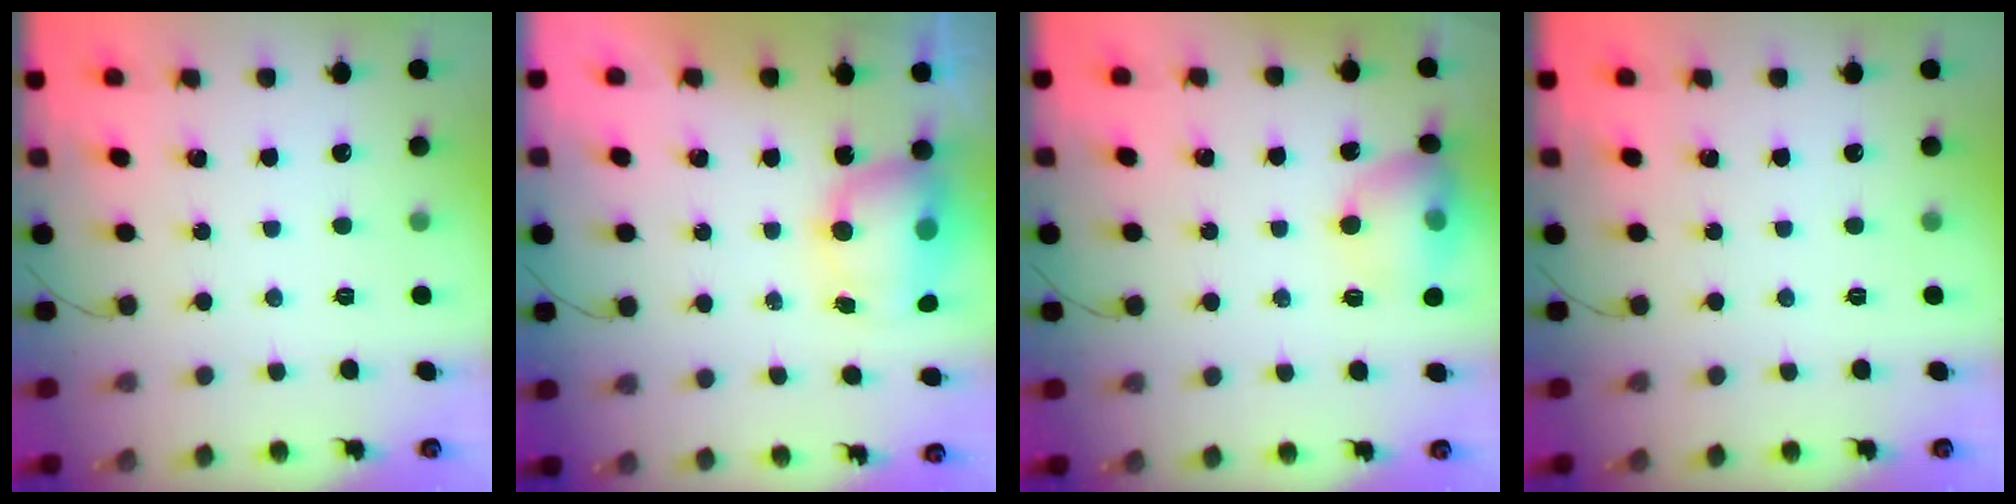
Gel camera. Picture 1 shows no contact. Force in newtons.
{"total": 7.5, "press": 7.4, "slide": 0.9}
{"total": 12.8, "press": 12.6, "slide": 1.9}
{"total": 0.0}